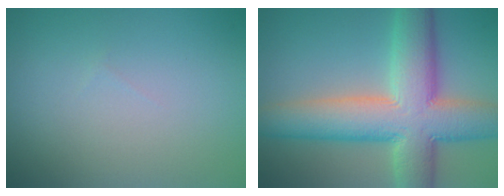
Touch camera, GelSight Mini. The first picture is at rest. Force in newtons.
{"total": 10.9, "press": 10.9, "slide": 0.7}